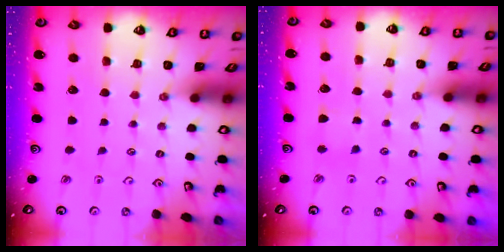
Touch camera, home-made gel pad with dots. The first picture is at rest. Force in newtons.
{"total": 2.9, "press": 2.9, "slide": 0.5}